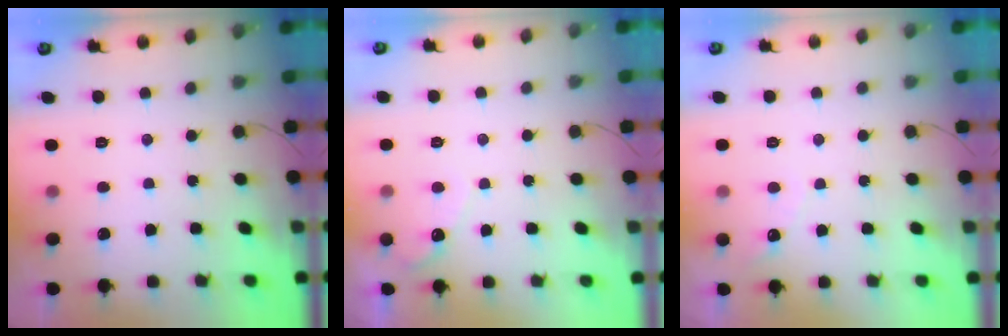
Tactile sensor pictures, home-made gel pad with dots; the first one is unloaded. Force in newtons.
{"total": 4.0, "press": 4.0, "slide": 0.2}
{"total": 2.9, "press": 2.9, "slide": 0.2}